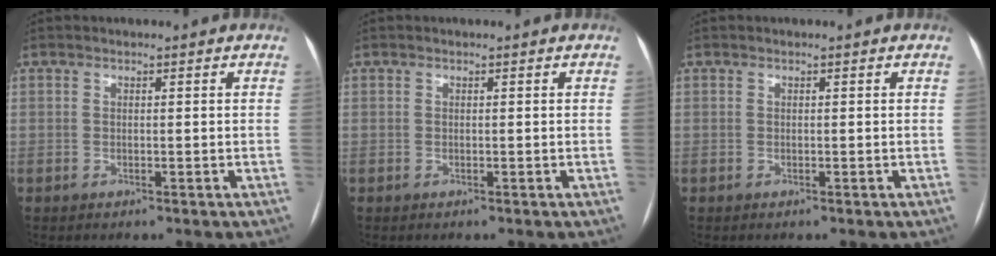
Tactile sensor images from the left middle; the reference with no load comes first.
{"total": 0.0}
{"total": 0.0}